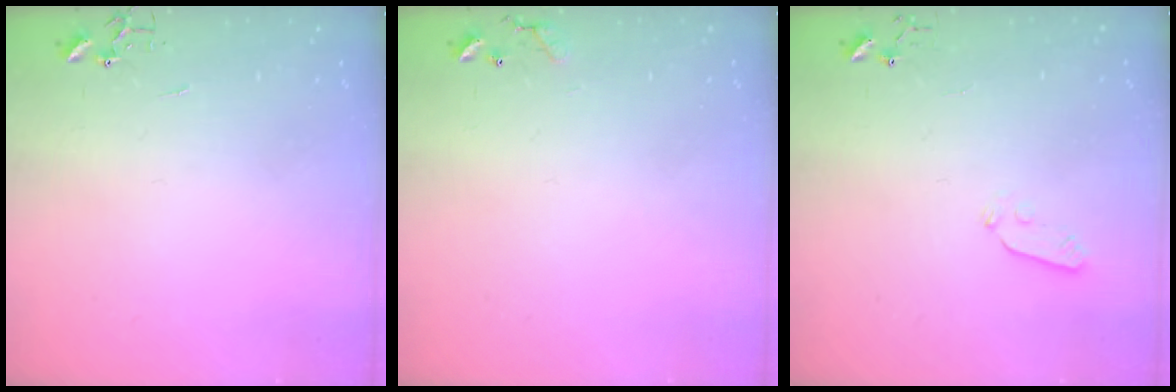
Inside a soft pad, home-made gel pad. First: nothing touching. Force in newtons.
{"total": 7.7, "press": 7.7, "slide": 0.5}
{"total": 3.7, "press": 3.6, "slide": 0.4}